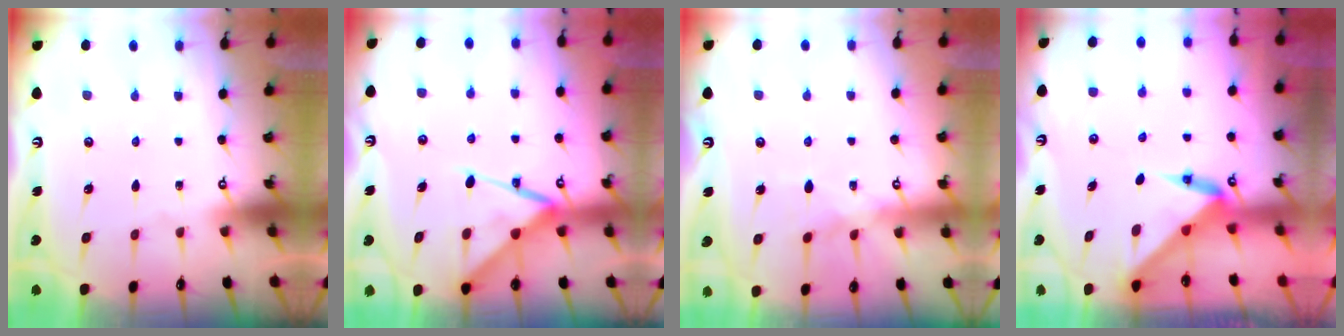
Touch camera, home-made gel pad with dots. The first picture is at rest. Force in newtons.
{"total": 11.4, "press": 11.3, "slide": 1.2}
{"total": 9.1, "press": 9.1, "slide": 0.8}
{"total": 3.6, "press": 3.6, "slide": 0.2}